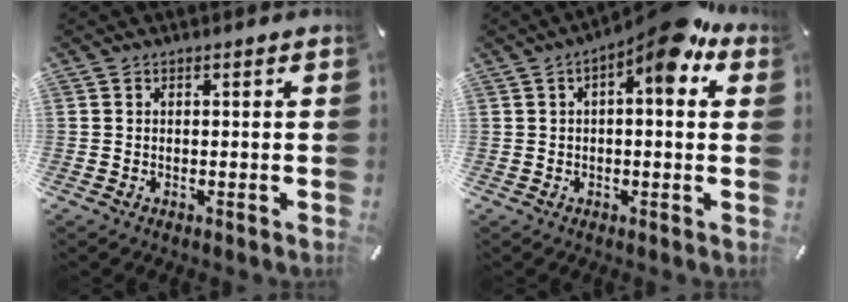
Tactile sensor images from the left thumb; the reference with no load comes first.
{"total": 9.4, "force": [5.1, 2.6, 7.5], "torque": [-0.097, -0.037, 0.076]}